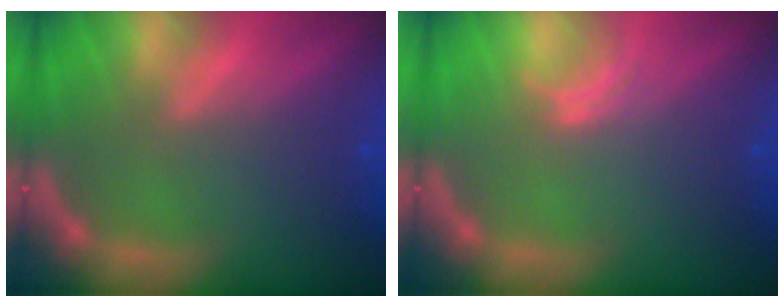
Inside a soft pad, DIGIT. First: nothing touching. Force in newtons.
{"total": 1.0}